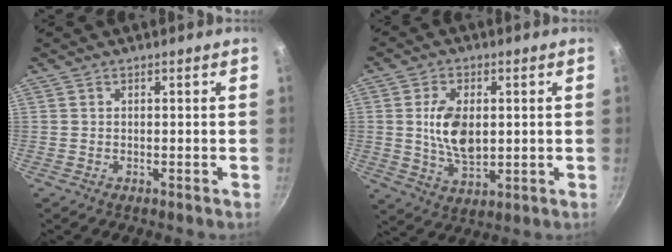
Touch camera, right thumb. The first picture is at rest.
{"total": 9.9, "force": [1.0, 5.8, 8.0], "torque": [-0.136, -0.009, 0.028]}